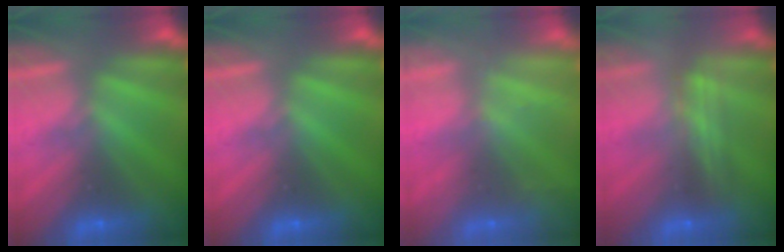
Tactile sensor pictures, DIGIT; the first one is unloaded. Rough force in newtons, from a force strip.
{"total": 0.0}
{"total": 2.3}
{"total": 2.4}